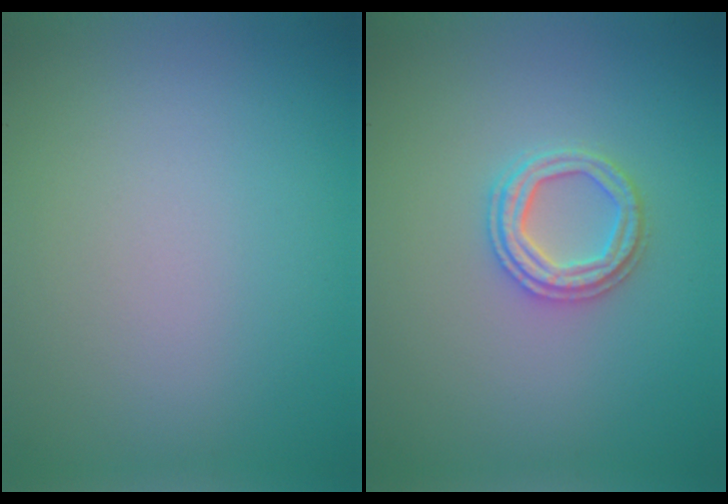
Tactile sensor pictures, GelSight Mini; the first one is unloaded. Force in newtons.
{"total": 2.4, "press": 2.4, "slide": 0.3}